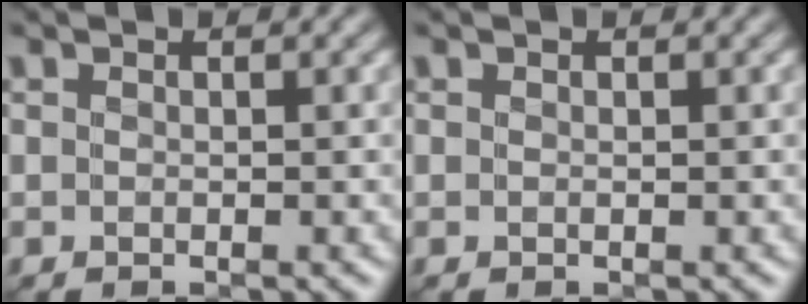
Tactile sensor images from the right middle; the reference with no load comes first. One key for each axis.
{"total": 0.0}